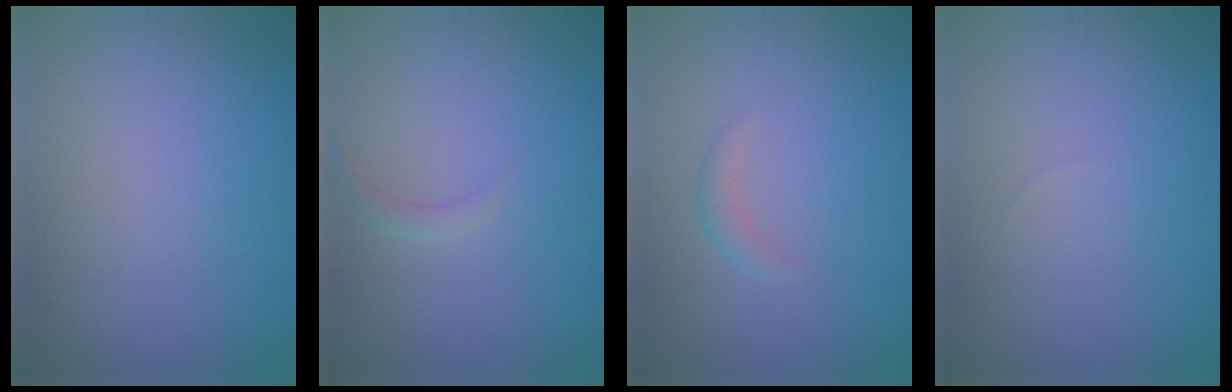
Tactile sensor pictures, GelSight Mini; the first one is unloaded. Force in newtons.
{"total": 0.9, "press": 0.9, "slide": 0.1}
{"total": 1.1, "press": 1.1, "slide": 0.1}
{"total": 0.0}